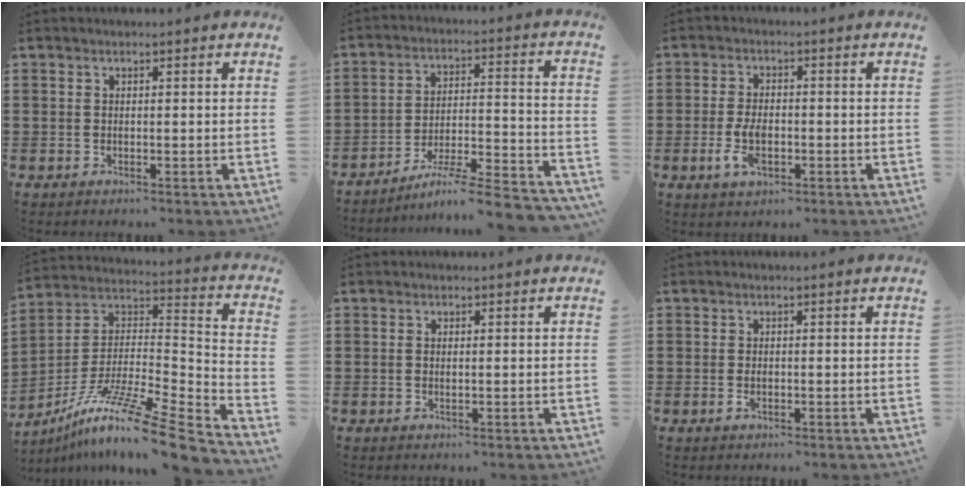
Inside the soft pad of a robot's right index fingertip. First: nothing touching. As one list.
[{"total": 7.3, "force": [-6.3, -0.1, 3.8], "torque": [-0.056, -0.005, -0.123]}, {"total": 4.7, "force": [-1.3, 2.4, 3.9], "torque": [-0.099, -0.007, -0.028]}, {"total": 12.9, "force": [-9.8, 0.5, 8.4], "torque": [-0.146, 0.012, -0.183]}, {"total": 0.7, "force": [-0.1, 0.2, 0.6], "torque": [-0.011, -0.001, -0.001]}, {"total": 1.1, "force": [-0.3, 0.5, 1.0], "torque": [-0.020, -0.003, -0.004]}]